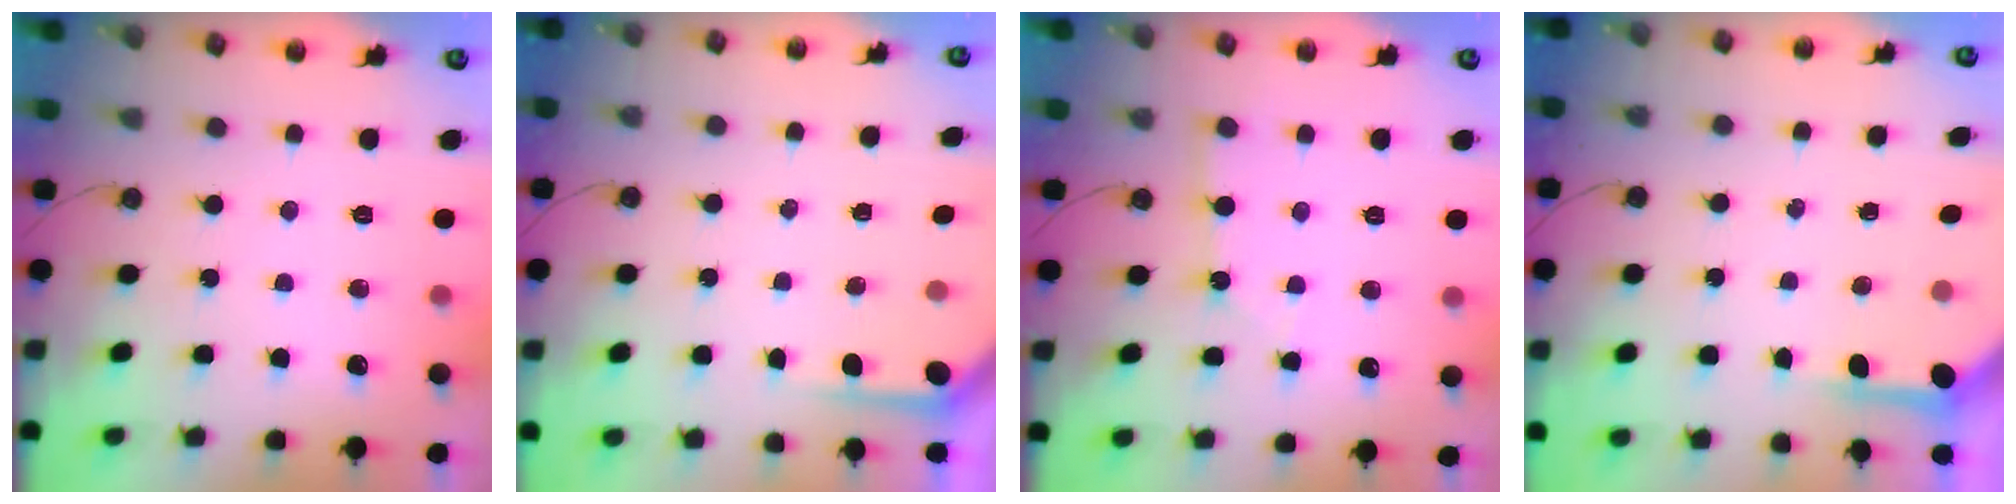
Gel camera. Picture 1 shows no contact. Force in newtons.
{"total": 2.2, "press": 2.2, "slide": 0.3}
{"total": 2.2, "press": 2.2, "slide": 0.3}
{"total": 3.9, "press": 3.8, "slide": 0.4}